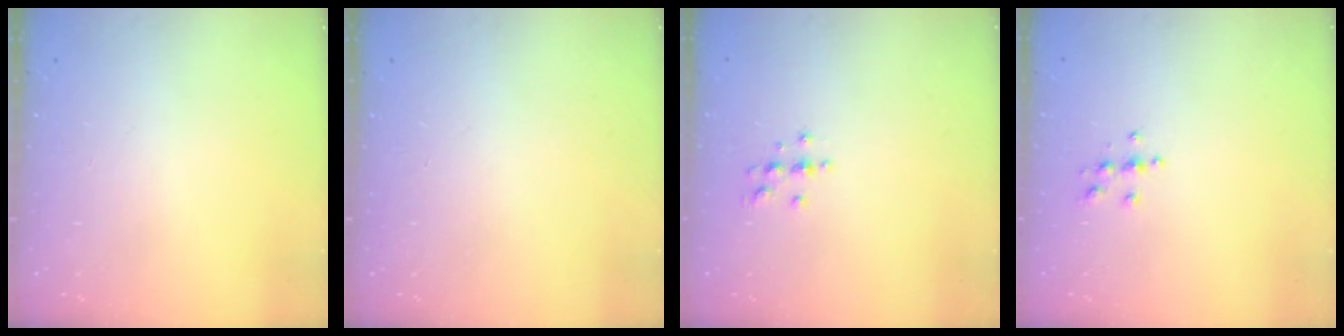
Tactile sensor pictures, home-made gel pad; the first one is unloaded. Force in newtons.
{"total": 0.0}
{"total": 3.7, "press": 3.6, "slide": 0.5}
{"total": 3.8, "press": 3.8, "slide": 0.4}